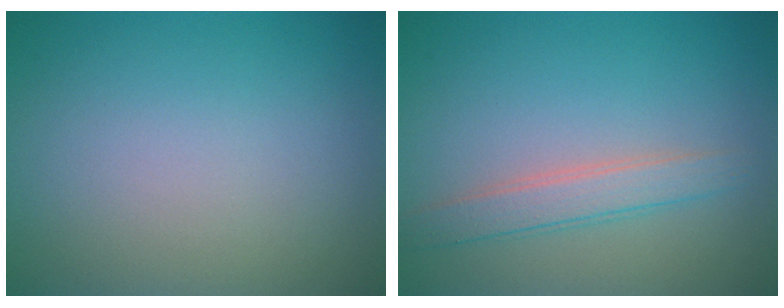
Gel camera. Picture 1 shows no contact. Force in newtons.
{"total": 2.5, "press": 2.5, "slide": 0.1}